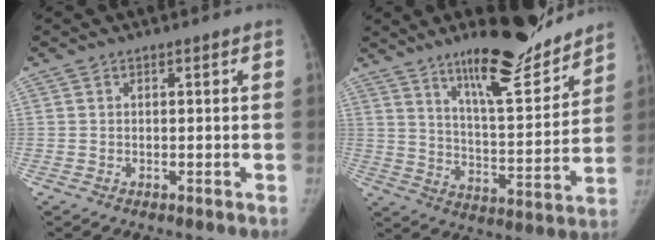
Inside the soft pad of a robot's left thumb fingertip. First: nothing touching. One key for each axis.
{"total": 17.5, "fx": 13.5, "fy": 3.9, "fz": 10.4, "tx": -0.122, "ty": -0.095, "tz": 0.219}